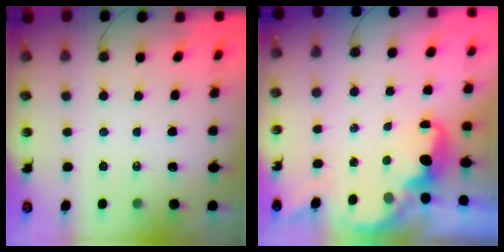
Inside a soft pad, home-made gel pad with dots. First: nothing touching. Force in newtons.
{"total": 2.3, "press": 2.2, "slide": 0.8}